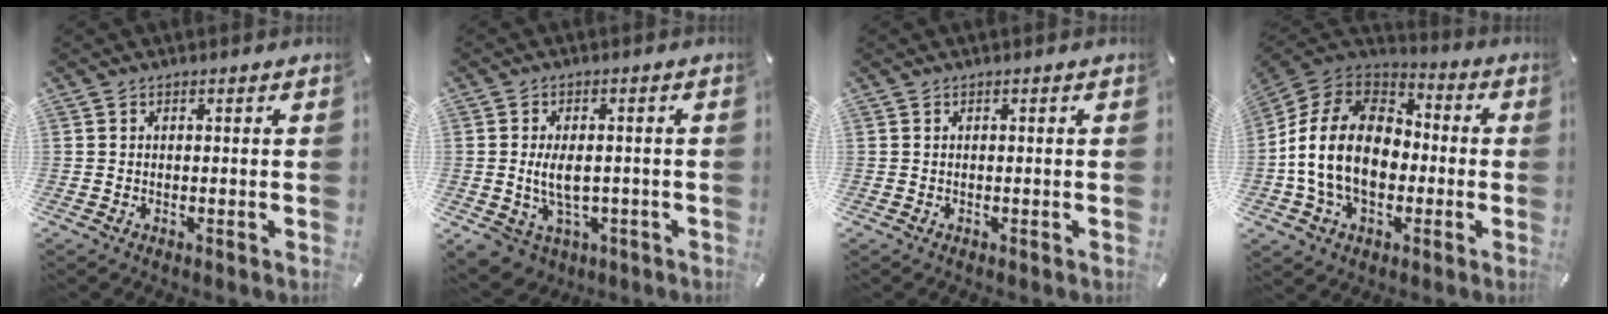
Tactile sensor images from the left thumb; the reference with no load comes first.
{"total": 8.3, "force": [-0.5, 6.3, 5.4], "torque": [-0.101, 0.007, -0.006]}
{"total": 0.0}
{"total": 18.5, "force": [-2.7, 13.8, 12.0], "torque": [-0.256, 0.029, -0.050]}